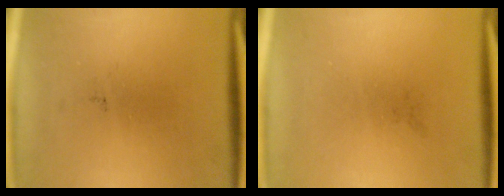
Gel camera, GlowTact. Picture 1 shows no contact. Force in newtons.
{"total": 0.0}